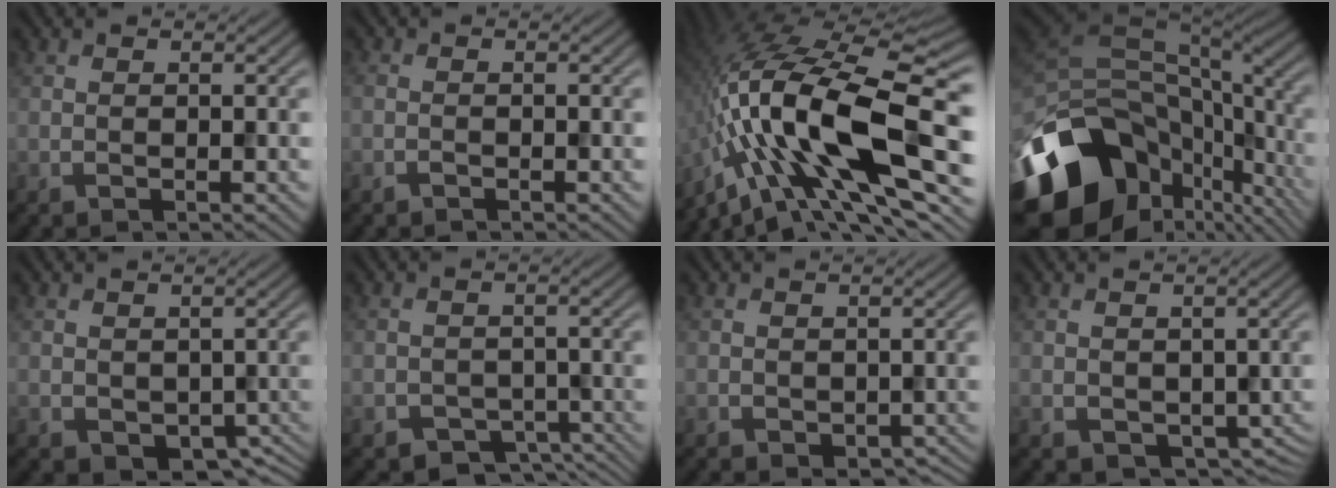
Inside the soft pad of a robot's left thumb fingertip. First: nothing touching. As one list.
[{"total": 0.5, "force": [-0.5, 0.0, 0.1], "torque": [-0.001, -0.003, -0.010]}, {"total": 18.9, "force": [-5.4, 7.8, 16.3], "torque": [-0.309, 0.009, -0.102]}, {"total": 18.6, "force": [-8.0, 13.2, 10.3], "torque": [-0.236, -0.030, -0.112]}, {"total": 3.4, "force": [-1.3, 2.4, 1.9], "torque": [-0.027, -0.025, -0.002]}, {"total": 3.6, "force": [-2.9, 2.1, 0.7], "torque": [0.002, -0.019, -0.037]}, {"total": 2.1, "force": [-1.3, 1.3, 1.1], "torque": [-0.005, -0.015, -0.004]}, {"total": 2.9, "force": [-0.5, 2.3, 1.6], "torque": [-0.026, -0.022, 0.006]}]